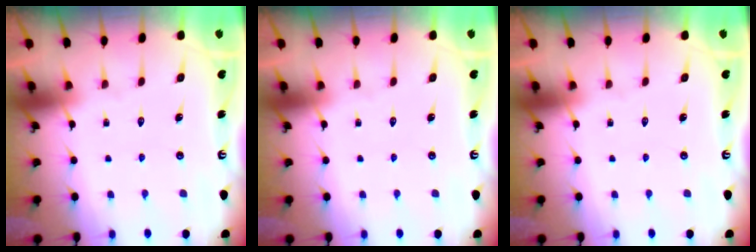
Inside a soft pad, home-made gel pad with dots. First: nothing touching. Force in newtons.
{"total": 0.0}
{"total": 0.0}